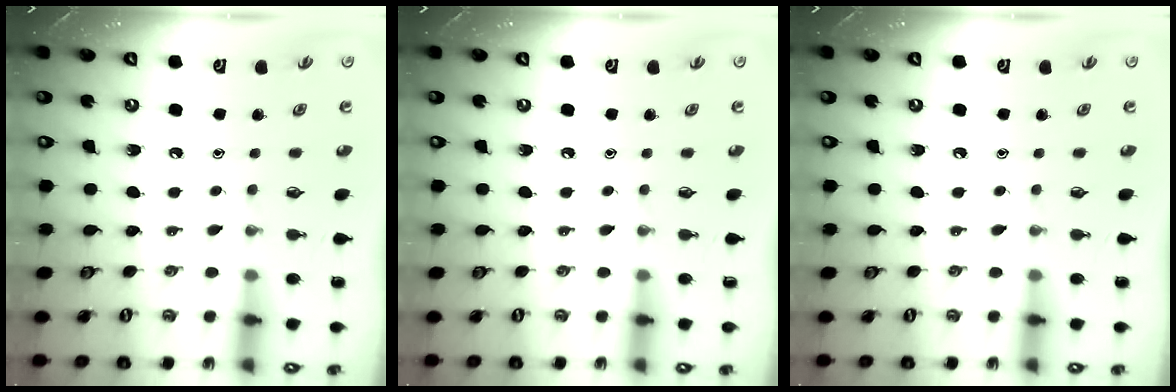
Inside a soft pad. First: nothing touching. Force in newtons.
{"total": 0.0}
{"total": 0.0}